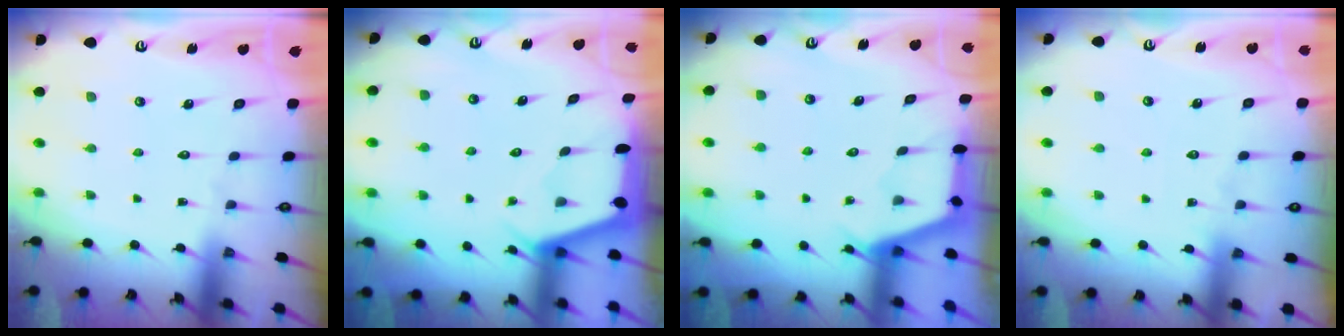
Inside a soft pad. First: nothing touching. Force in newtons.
{"total": 2.4, "press": 2.3, "slide": 0.3}
{"total": 2.7, "press": 2.7, "slide": 0.4}
{"total": 3.3, "press": 3.2, "slide": 0.4}